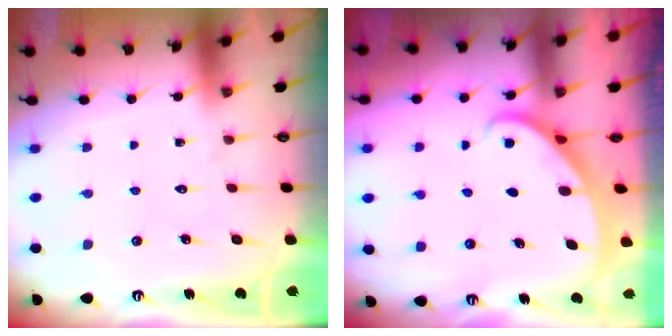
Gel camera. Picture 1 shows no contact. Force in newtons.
{"total": 1.8, "press": 1.8, "slide": 0.1}